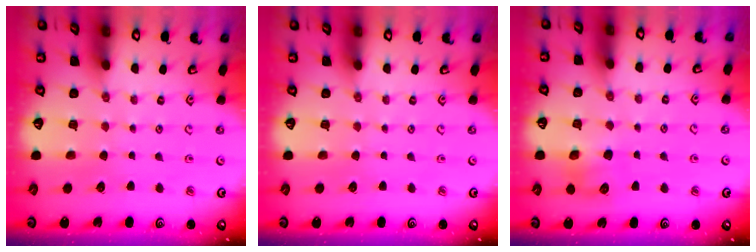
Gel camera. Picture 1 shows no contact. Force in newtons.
{"total": 0.0}
{"total": 6.5, "press": 6.5, "slide": 0.5}